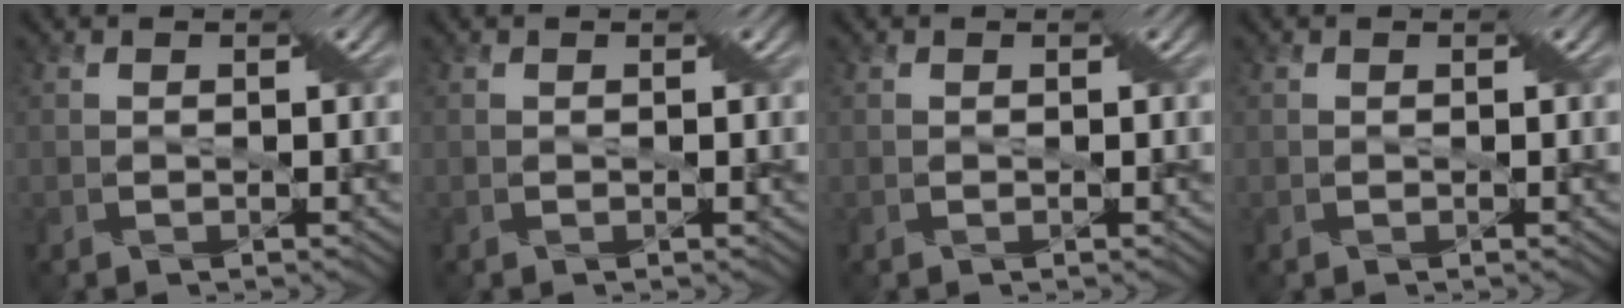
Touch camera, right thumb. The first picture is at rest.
{"total": 0.0}
{"total": 0.0}
{"total": 0.0}